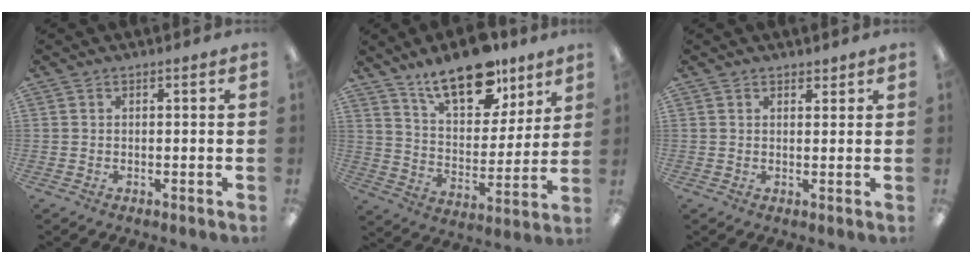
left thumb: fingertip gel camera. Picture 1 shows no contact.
{"total": 17.2, "force": [12.7, 7.6, 8.8], "torque": [-0.144, -0.071, 0.223]}
{"total": 1.6, "force": [1.4, 0.8, 0.3], "torque": [0.003, -0.004, 0.025]}